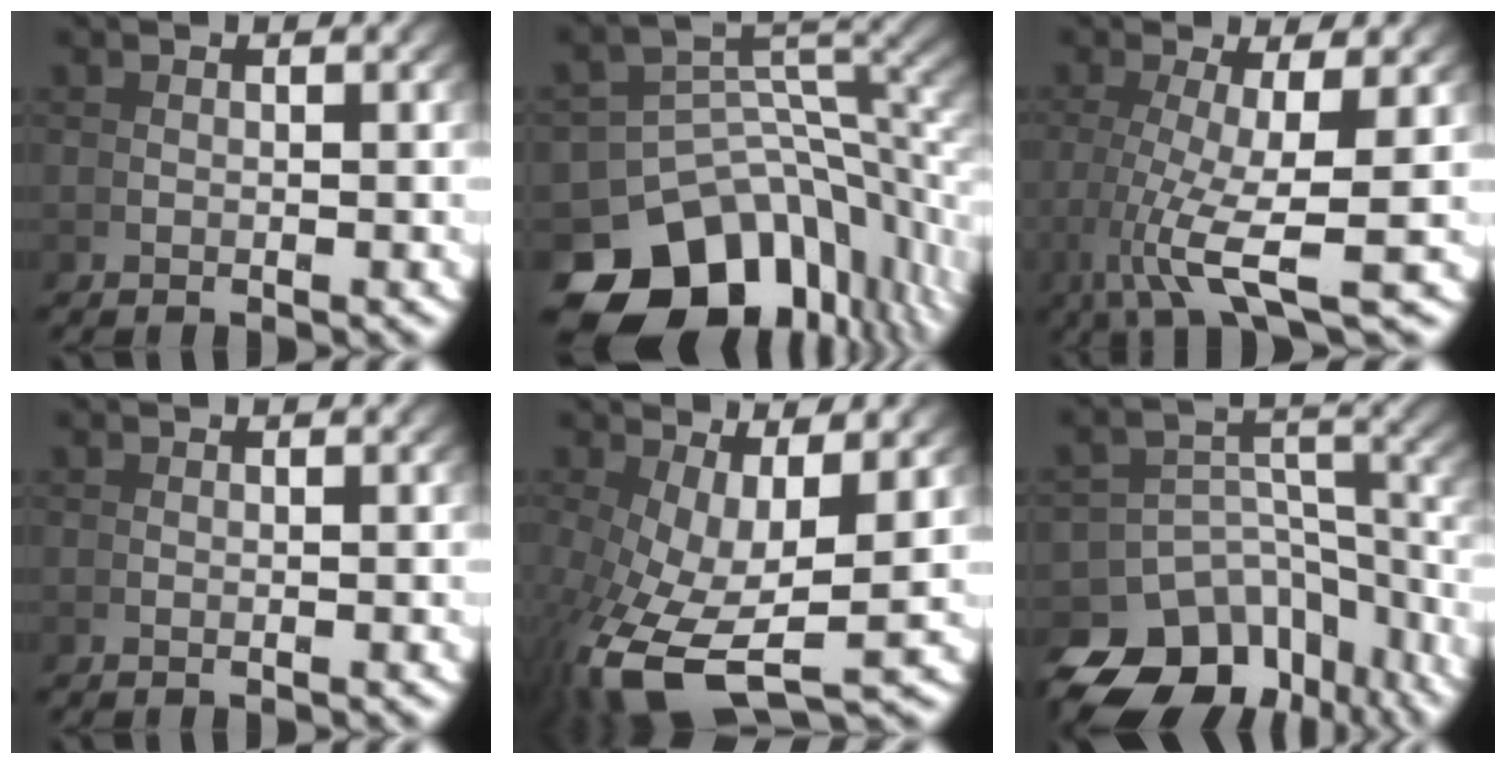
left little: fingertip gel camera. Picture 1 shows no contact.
{"total": 14.9, "force": [-6.4, 9.7, 9.4], "torque": [-0.139, -0.050, -0.078]}
{"total": 6.4, "force": [-1.2, 1.4, 6.1], "torque": [-0.133, -0.032, -0.002]}
{"total": 0.0}
{"total": 8.0, "force": [-3.1, 3.3, 6.6], "torque": [-0.163, -0.058, -0.015]}
{"total": 11.2, "force": [-5.5, 7.2, 6.5], "torque": [-0.097, -0.045, -0.073]}